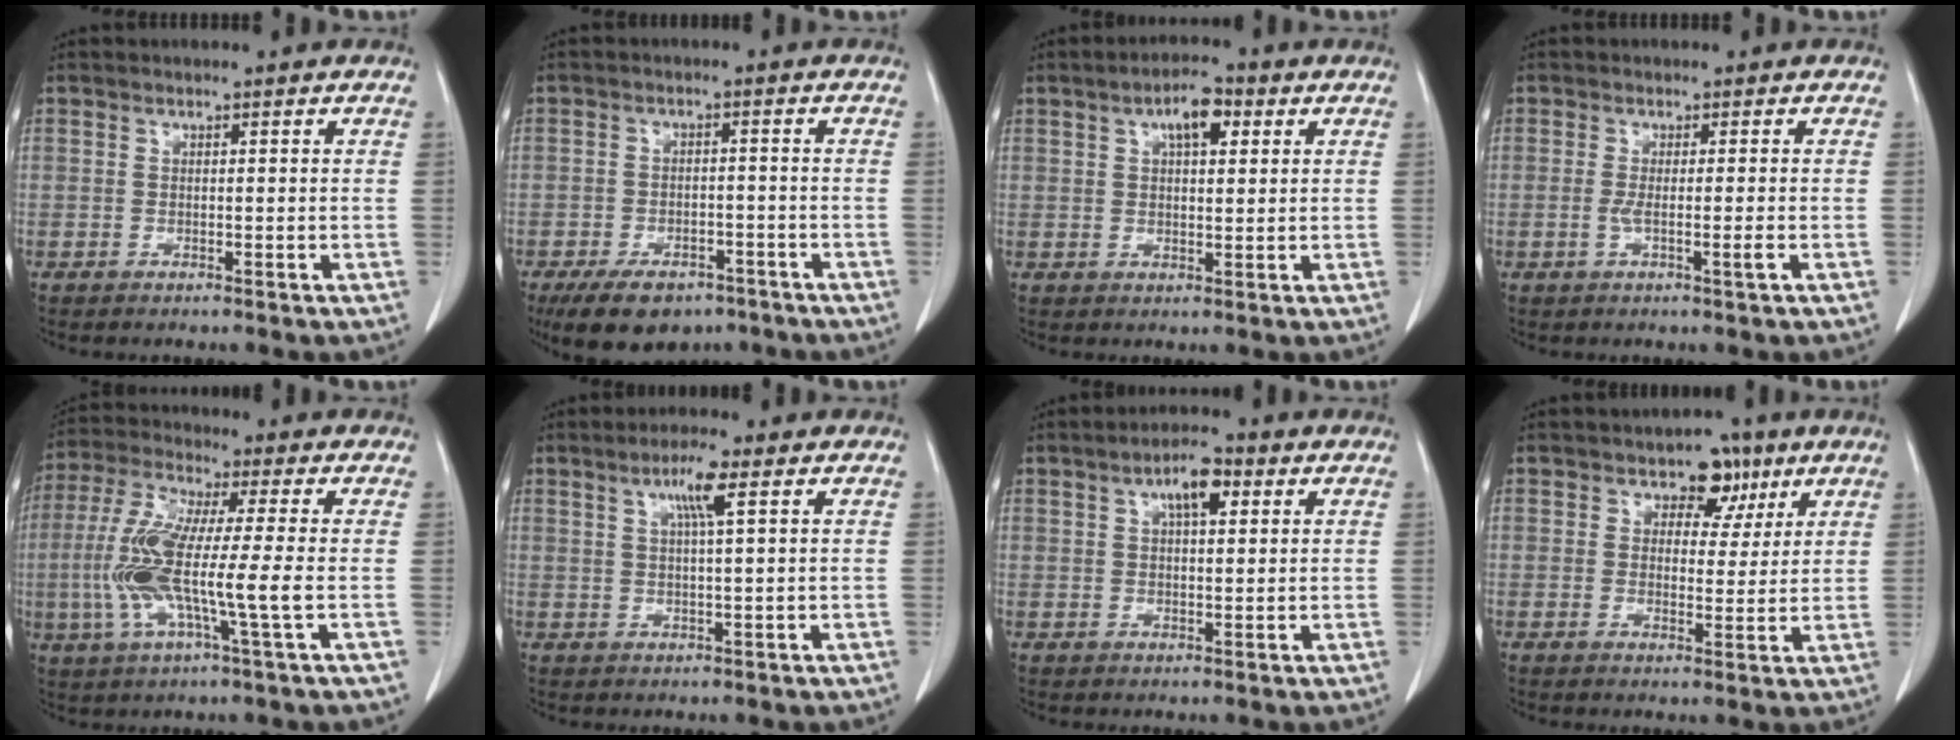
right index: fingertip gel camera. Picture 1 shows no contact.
{"total": 10.7, "force": [-7.6, 5.6, 5.2], "torque": [-0.086, 0.001, -0.116]}
{"total": 5.7, "force": [2.3, 2.3, 4.6], "torque": [-0.080, 0.010, 0.039]}
{"total": 2.9, "force": [-0.8, 0.0, 2.7], "torque": [-0.053, -0.001, -0.013]}
{"total": 13.2, "force": [-2.1, 0.9, 13.0], "torque": [-0.273, -0.007, -0.045]}
{"total": 4.8, "force": [2.0, 0.2, 4.4], "torque": [-0.081, 0.003, 0.037]}
{"total": 5.5, "force": [2.3, 2.0, 4.6], "torque": [-0.082, 0.009, 0.038]}
{"total": 6.4, "force": [3.4, 4.3, 3.3], "torque": [-0.040, 0.015, 0.050]}